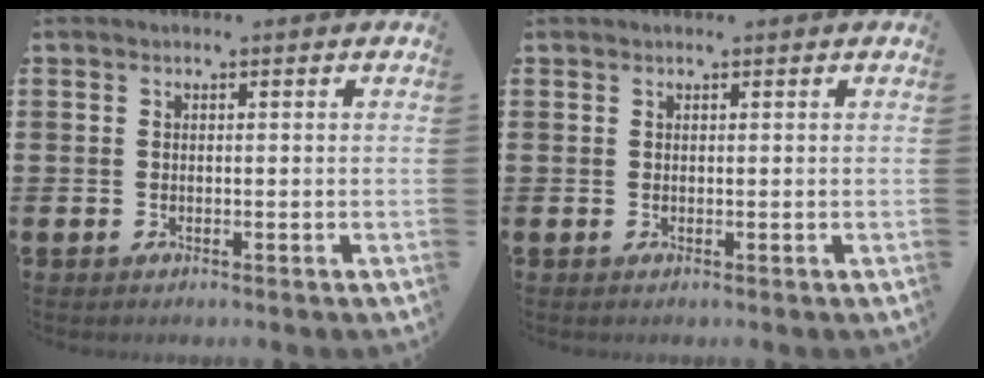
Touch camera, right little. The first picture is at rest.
{"total": 0.0}